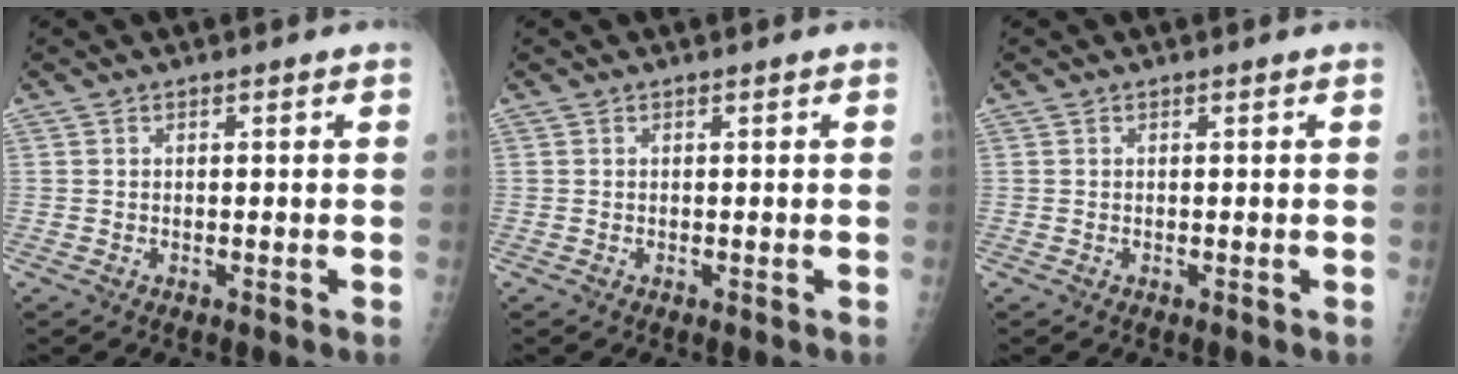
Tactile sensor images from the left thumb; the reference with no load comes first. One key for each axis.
{"total": 0.0}
{"total": 0.0}